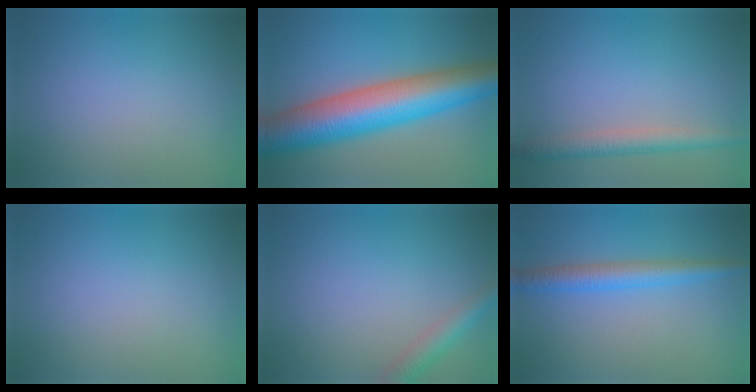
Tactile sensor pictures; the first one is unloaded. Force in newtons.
{"total": 11.9, "press": 11.9, "slide": 0.1}
{"total": 2.9, "press": 2.9, "slide": 0.1}
{"total": 0.0}
{"total": 2.6, "press": 2.6, "slide": 0.2}
{"total": 3.3, "press": 3.3, "slide": 0.1}